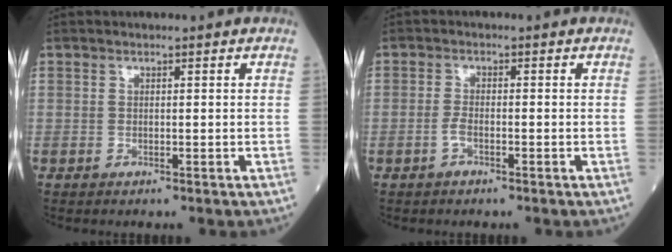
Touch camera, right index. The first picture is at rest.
{"total": 1.7, "force": [-0.9, 0.5, 1.3], "torque": [-0.029, 0.001, -0.019]}